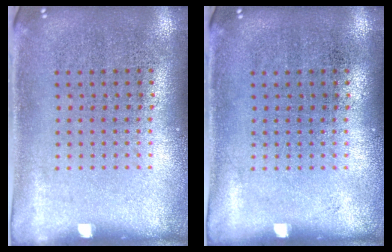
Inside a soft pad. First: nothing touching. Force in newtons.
{"total": 0.0}